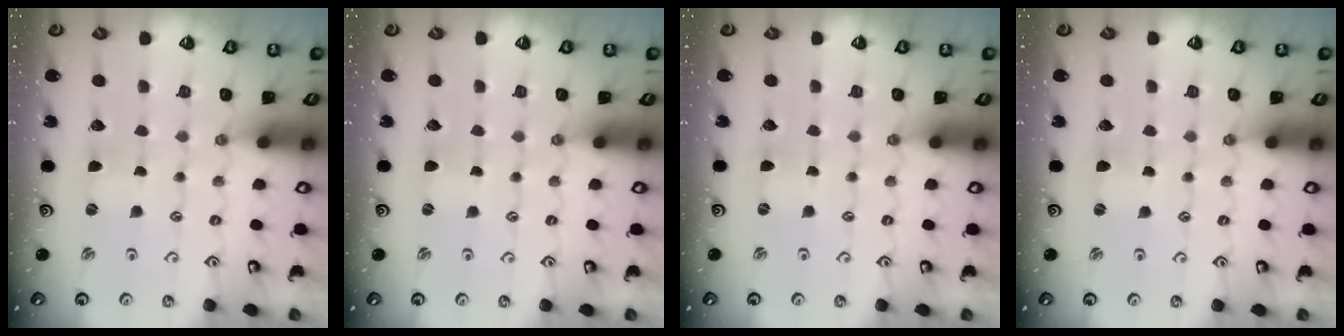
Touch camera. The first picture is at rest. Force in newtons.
{"total": 0.0}
{"total": 0.0}
{"total": 0.0}